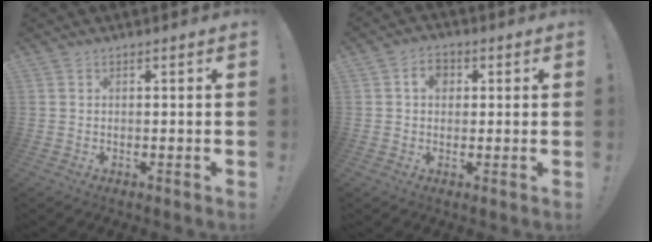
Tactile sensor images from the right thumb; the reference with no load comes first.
{"total": 5.0, "force": [1.2, 3.8, 3.0], "torque": [-0.049, 0.009, 0.020]}